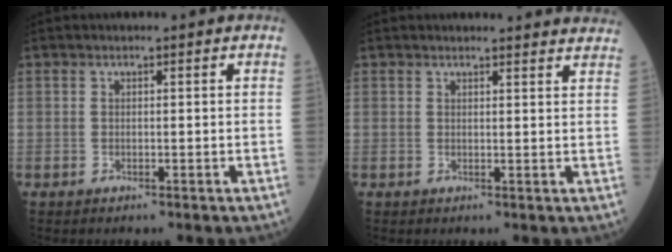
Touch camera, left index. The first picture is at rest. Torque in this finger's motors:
{"motor_torque": [0.02, -0.07, -0.30, -0.02]}